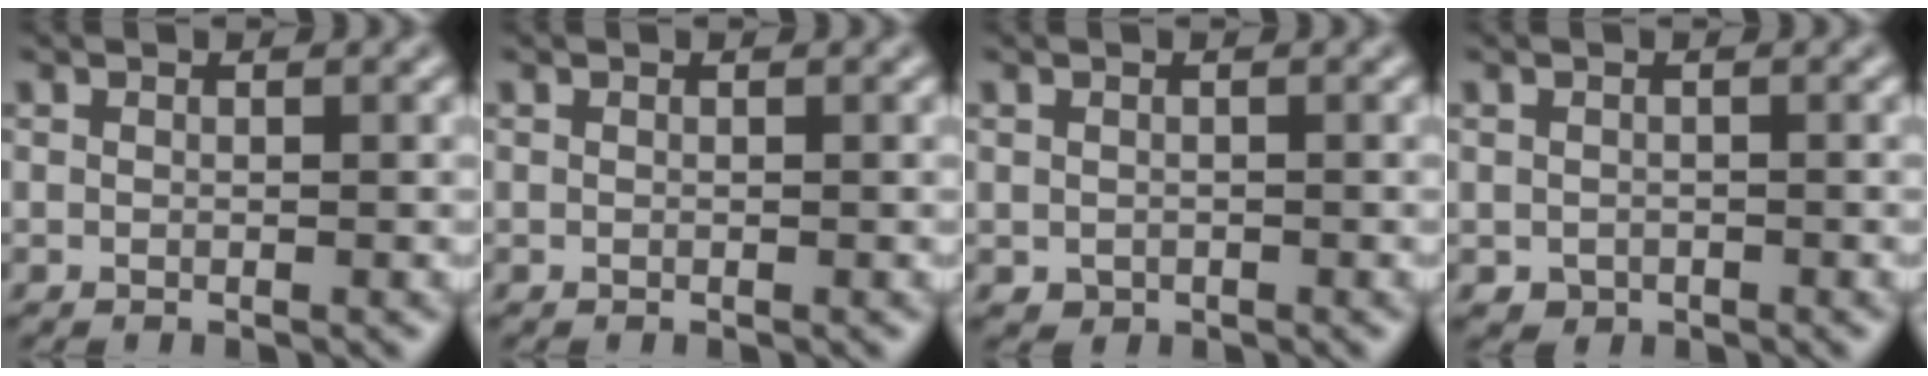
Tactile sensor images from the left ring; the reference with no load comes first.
{"total": 0.0}
{"total": 0.7, "force": [-0.2, 0.6, 0.2], "torque": [0.000, -0.007, -0.002]}
{"total": 0.9, "force": [-0.4, 0.8, 0.3], "torque": [-0.002, -0.006, -0.006]}